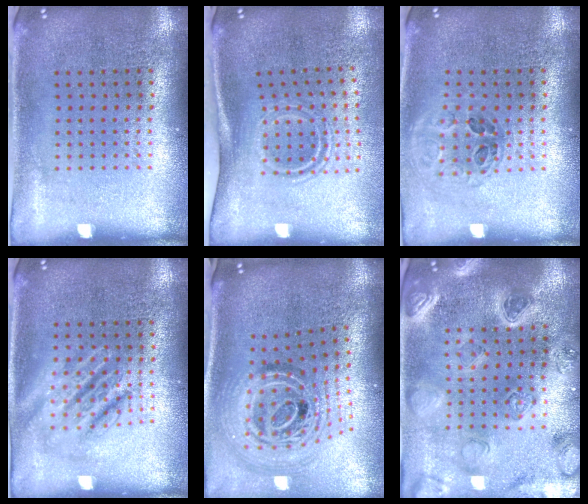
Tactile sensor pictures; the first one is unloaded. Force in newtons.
{"total": 1.9, "press": 1.1, "slide": 1.5}
{"total": 1.0, "press": 1.0, "slide": 0.3}
{"total": 2.2, "press": 2.2, "slide": 0.3}
{"total": 2.3, "press": 1.7, "slide": 1.5}
{"total": 2.5, "press": 2.5, "slide": 0.3}